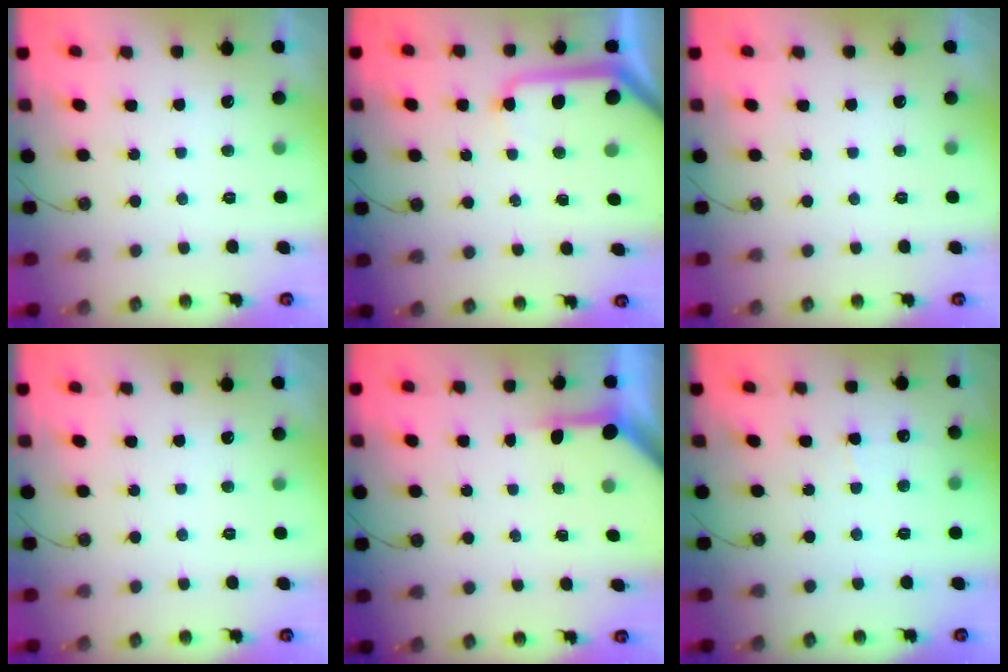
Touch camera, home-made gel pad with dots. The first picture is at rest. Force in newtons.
{"total": 10.6, "press": 10.6, "slide": 1.1}
{"total": 0.0}
{"total": 0.0}
{"total": 3.6, "press": 3.5, "slide": 0.5}
{"total": 4.8, "press": 4.8, "slide": 0.6}